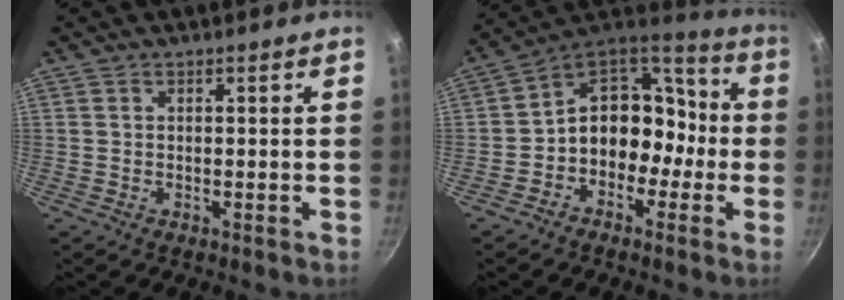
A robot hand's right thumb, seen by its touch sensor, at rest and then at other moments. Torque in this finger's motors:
{"motor_torque": [-0.33, 0.90, 0.15, 0.06, 0.09]}